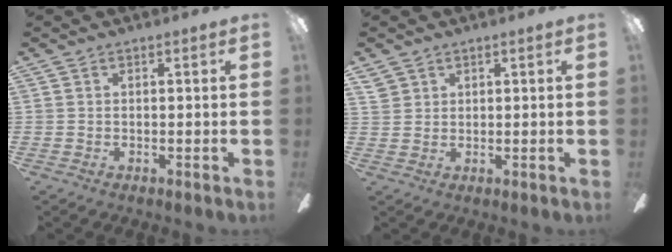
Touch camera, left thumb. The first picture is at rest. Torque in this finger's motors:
{"motor_torque": [0.18, 0.04, -0.45, 0.14, -0.01]}